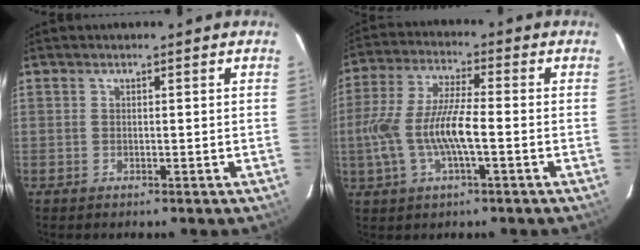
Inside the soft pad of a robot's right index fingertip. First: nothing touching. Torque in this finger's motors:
{"motor_torque": [1.46, -0.58, 0.86, 0.21]}